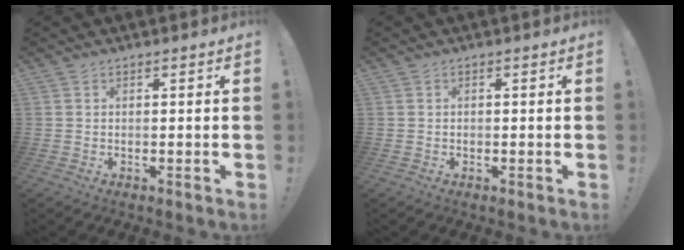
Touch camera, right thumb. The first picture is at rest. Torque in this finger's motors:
{"motor_torque": [-0.15, 0.03, 0.17, -0.20, 0.01]}